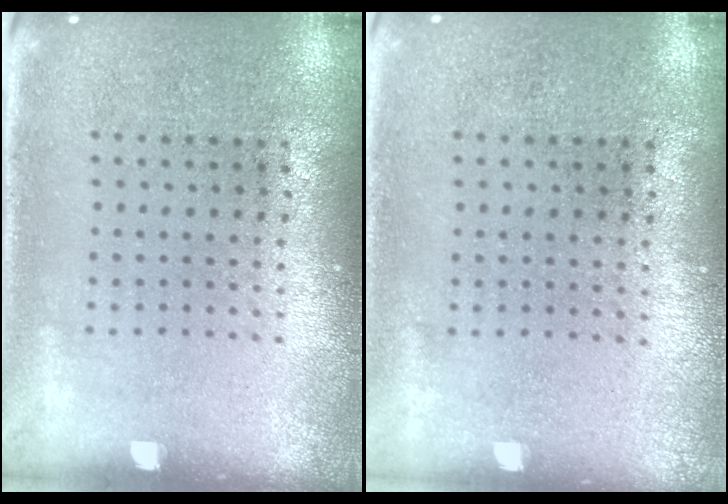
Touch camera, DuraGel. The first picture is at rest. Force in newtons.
{"total": 0.0}